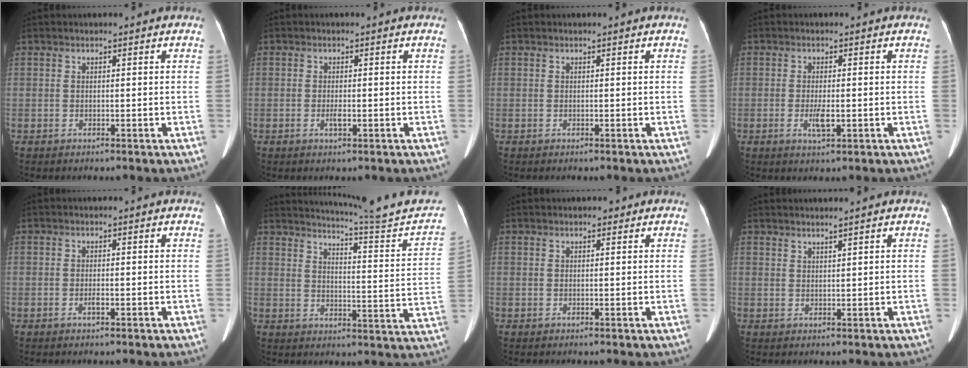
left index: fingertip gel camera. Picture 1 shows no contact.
{"total": 1.2, "force": [-0.4, 0.3, 1.1], "torque": [-0.025, -0.003, -0.006]}
{"total": 0.0}
{"total": 2.6, "force": [-0.7, 0.7, 2.4], "torque": [-0.052, -0.005, -0.009]}
{"total": 0.8, "force": [-0.4, 0.1, 0.7], "torque": [-0.017, -0.002, -0.005]}
{"total": 18.6, "force": [17.3, -0.8, 6.7], "torque": [-0.096, -0.067, 0.214]}
{"total": 1.0, "force": [0.6, 0.4, 0.6], "torque": [-0.012, 0.006, 0.008]}
{"total": 1.4, "force": [1.2, -0.4, 0.5], "torque": [-0.015, -0.005, 0.027]}